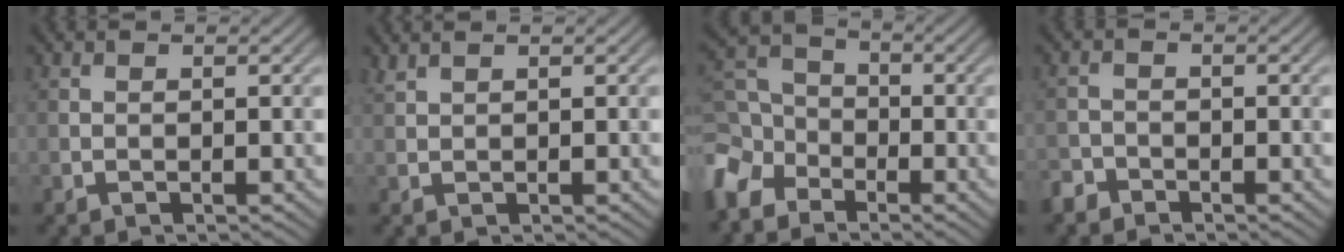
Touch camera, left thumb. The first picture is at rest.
{"total": 1.2, "force": [1.1, 0.0, 0.5], "torque": [-0.017, 0.006, 0.026]}
{"total": 7.9, "force": [-4.3, 5.6, 3.7], "torque": [-0.103, -0.009, -0.108]}
{"total": 2.0, "force": [-1.6, 1.0, 0.3], "torque": [-0.005, 0.000, -0.042]}